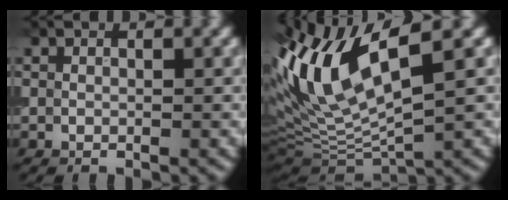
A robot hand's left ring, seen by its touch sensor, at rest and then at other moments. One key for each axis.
{"total": 11.3, "fx": 4.0, "fy": 3.6, "fz": 10.0, "tx": -0.209, "ty": 0.007, "tz": 0.077}